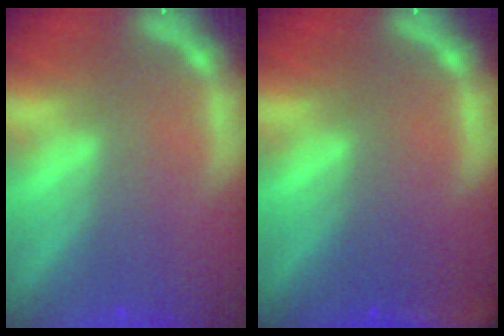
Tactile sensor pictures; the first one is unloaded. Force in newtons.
{"total": 5.0}